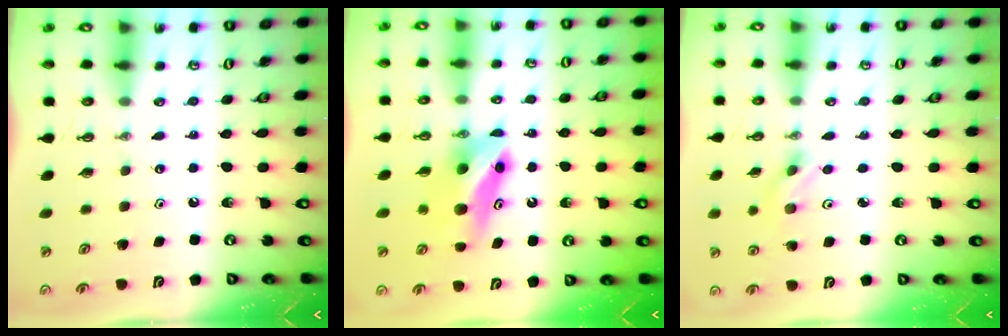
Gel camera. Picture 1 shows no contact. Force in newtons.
{"total": 7.1, "press": 6.6, "slide": 2.5}
{"total": 2.6, "press": 2.4, "slide": 0.8}